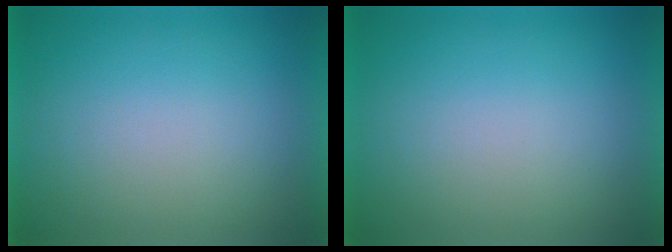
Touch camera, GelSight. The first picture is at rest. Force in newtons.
{"total": 0.0}